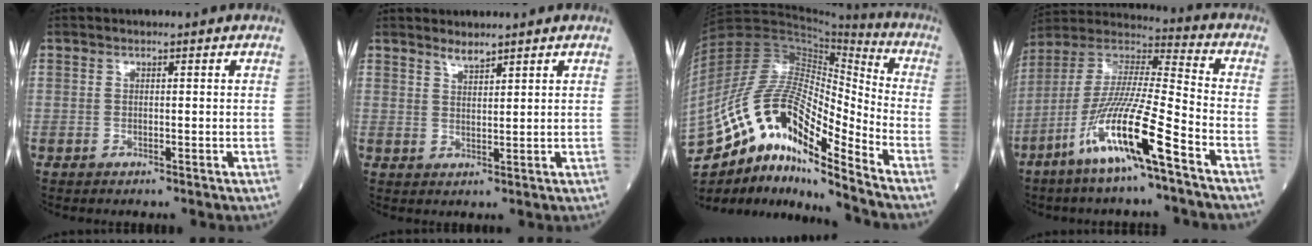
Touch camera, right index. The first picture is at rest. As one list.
[{"total": 2.1, "force": [2.0, 0.1, 0.6], "torque": [-0.015, -0.004, 0.039]}, {"total": 20.6, "force": [-13.2, 4.5, 15.2], "torque": [-0.319, 0.017, -0.235]}, {"total": 16.0, "force": [-8.3, 0.3, 13.8], "torque": [-0.278, -0.022, -0.161]}]